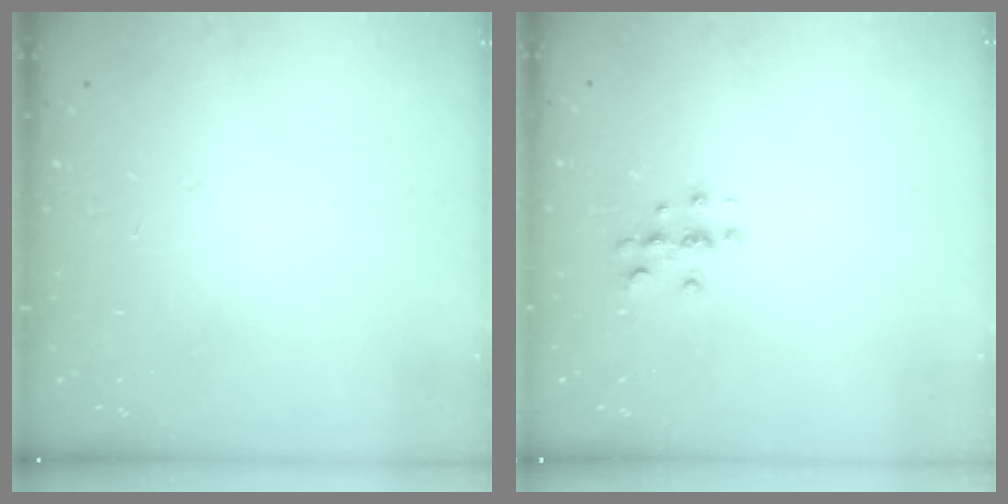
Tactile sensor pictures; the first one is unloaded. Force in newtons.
{"total": 3.6, "press": 3.6, "slide": 0.5}